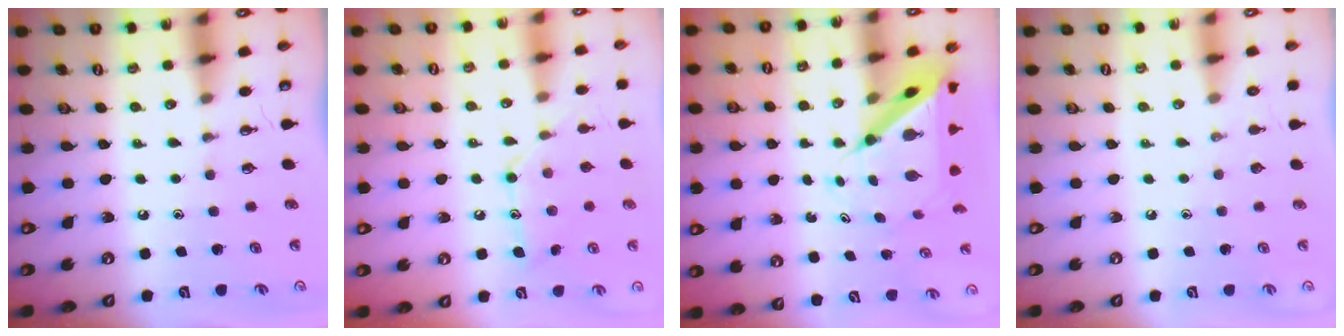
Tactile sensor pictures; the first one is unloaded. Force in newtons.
{"total": 12.1, "press": 12.0, "slide": 0.7}
{"total": 8.7, "press": 8.7, "slide": 0.8}
{"total": 0.0}